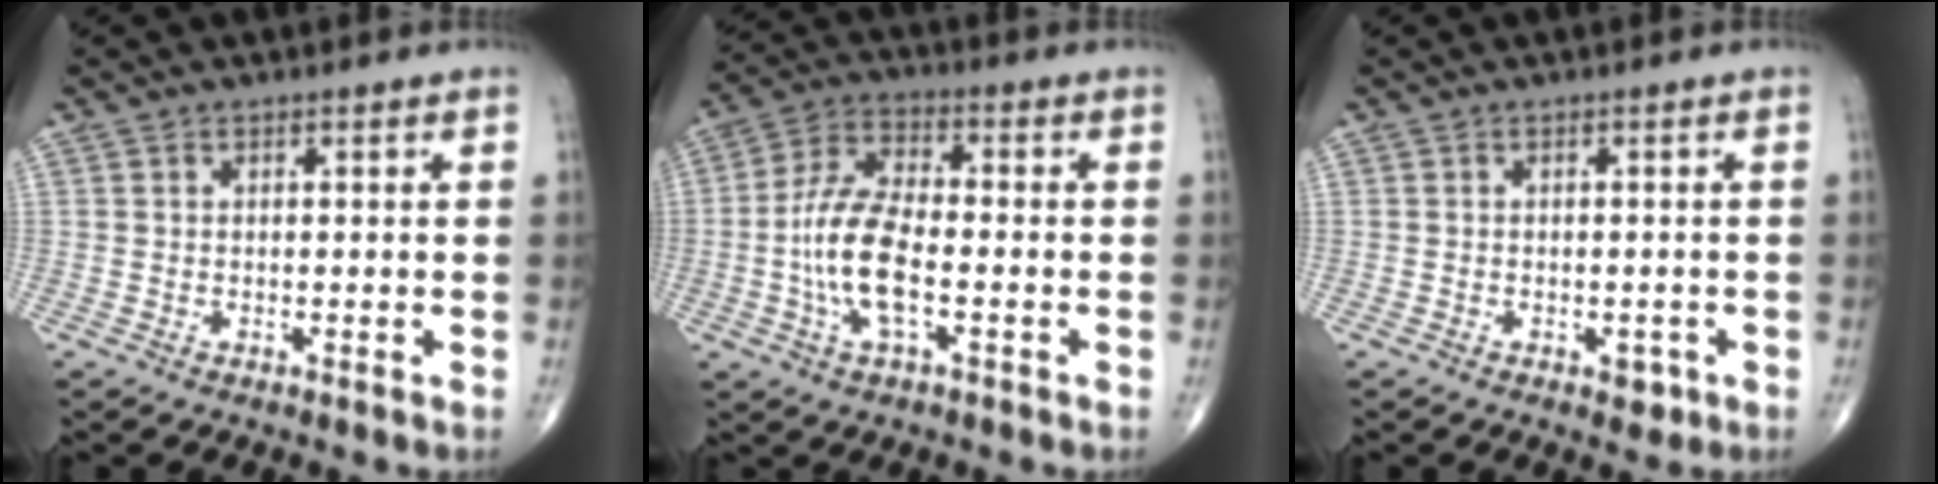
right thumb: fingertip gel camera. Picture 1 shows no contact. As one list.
[{"total": 11.6, "force": [-2.4, 4.8, 10.2], "torque": [-0.212, 0.022, -0.051]}, {"total": 2.2, "force": [-1.0, 1.4, 1.5], "torque": [-0.009, 0.002, -0.009]}]